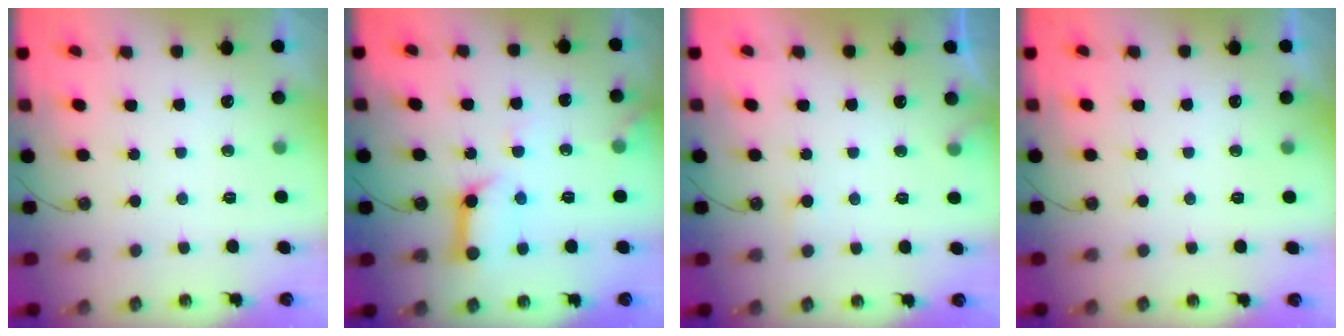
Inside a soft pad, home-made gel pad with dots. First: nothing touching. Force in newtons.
{"total": 11.4, "press": 11.4, "slide": 1.2}
{"total": 6.0, "press": 6.0, "slide": 0.3}
{"total": 0.0}